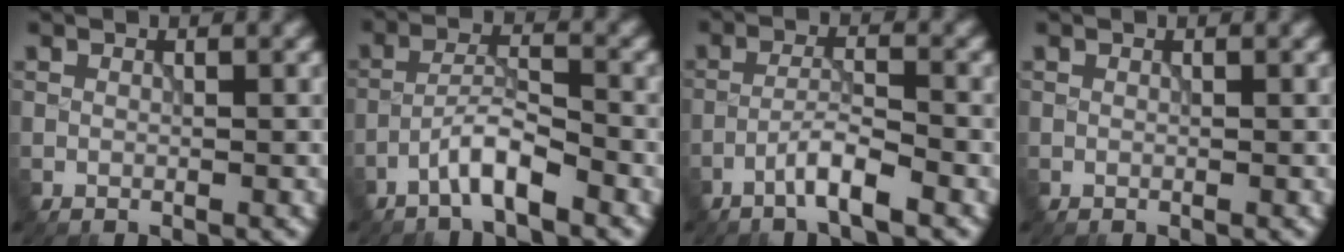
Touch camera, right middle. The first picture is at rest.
{"total": 3.4, "force": [-2.3, 0.5, 2.4], "torque": [-0.045, 0.014, -0.050]}
{"total": 3.2, "force": [-2.1, 0.2, 2.5], "torque": [-0.044, 0.010, -0.046]}
{"total": 0.0}